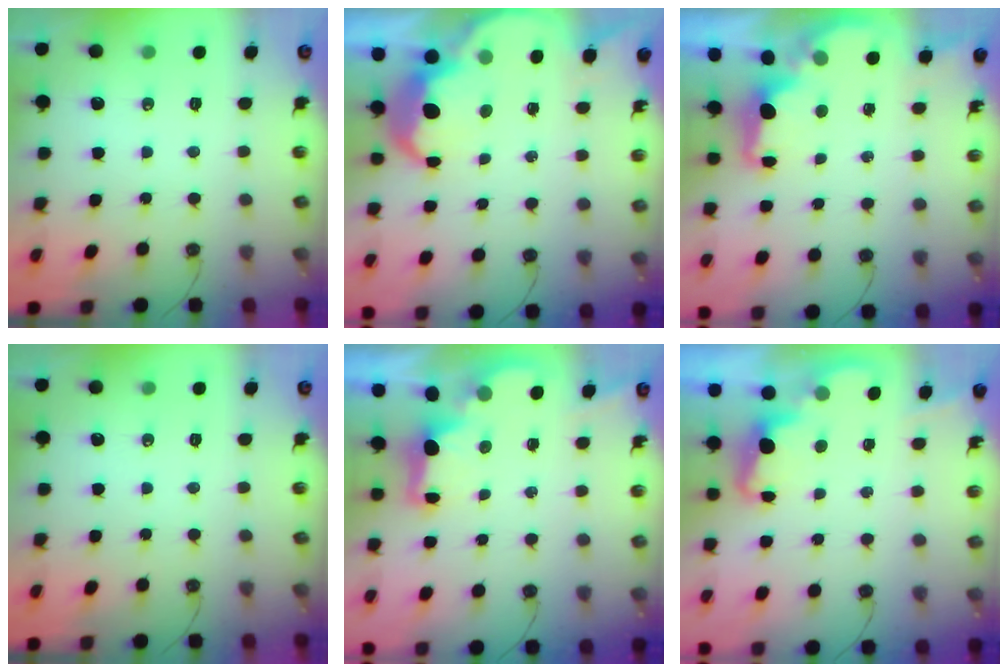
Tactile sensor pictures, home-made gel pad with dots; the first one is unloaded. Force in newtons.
{"total": 7.1, "press": 7.1, "slide": 0.5}
{"total": 1.6, "press": 1.5, "slide": 0.5}
{"total": 0.0}
{"total": 2.1, "press": 2.0, "slide": 0.8}
{"total": 2.5, "press": 2.4, "slide": 0.6}